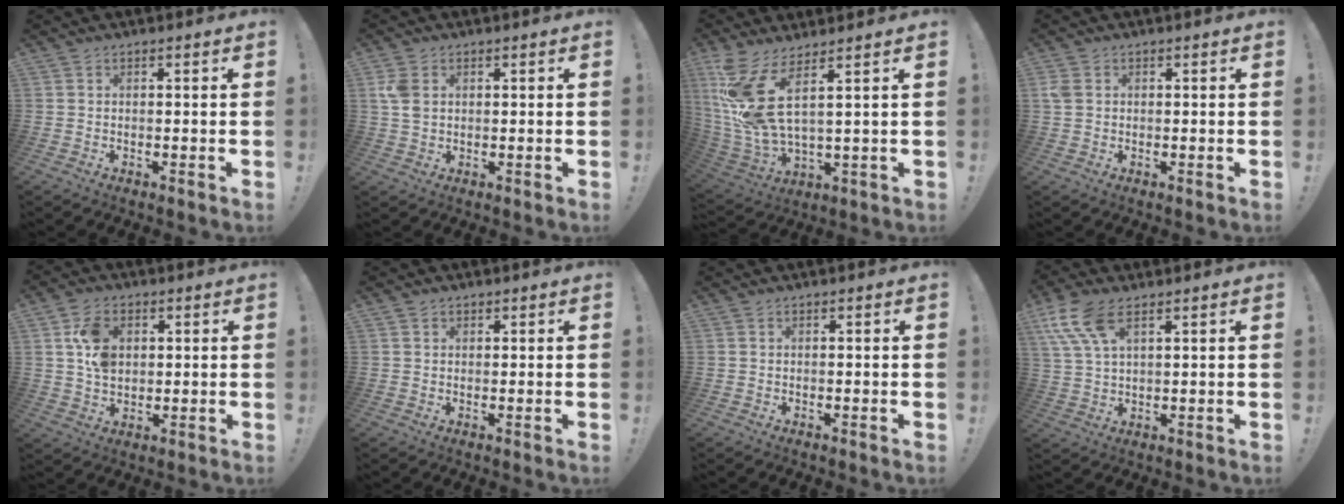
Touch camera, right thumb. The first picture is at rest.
{"total": 4.9, "force": [1.5, 3.3, 3.3], "torque": [-0.064, 0.001, 0.031]}
{"total": 12.9, "force": [6.0, 3.4, 11.0], "torque": [-0.221, -0.044, 0.097]}
{"total": 2.8, "force": [0.7, 2.1, 1.7], "torque": [-0.032, 0.005, 0.016]}
{"total": 9.5, "force": [2.6, 6.8, 6.1], "torque": [-0.100, 0.003, 0.050]}
{"total": 1.0, "force": [0.6, 0.8, 0.2], "torque": [-0.002, -0.001, 0.011]}
{"total": 0.0}
{"total": 10.2, "force": [5.6, 4.3, 7.3], "torque": [-0.148, -0.016, 0.108]}